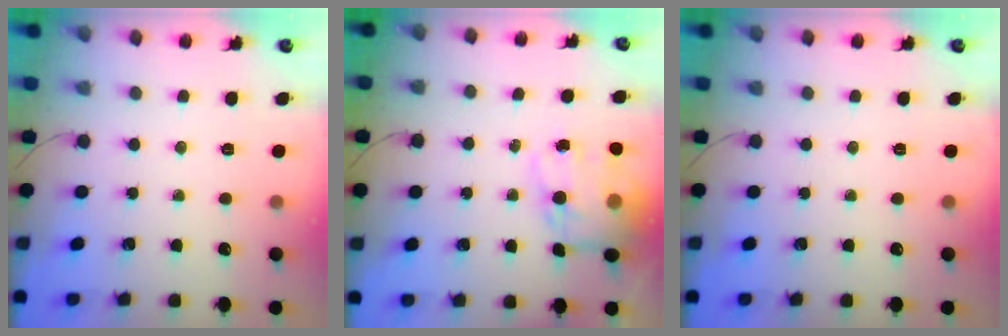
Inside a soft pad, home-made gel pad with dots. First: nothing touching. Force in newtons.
{"total": 14.0, "press": 13.6, "slide": 3.6}
{"total": 0.0}